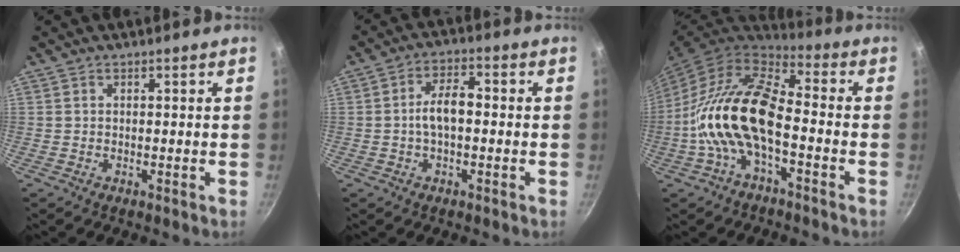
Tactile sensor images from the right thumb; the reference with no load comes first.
{"total": 6.3, "force": [-0.5, 3.2, 5.4], "torque": [-0.086, 0.028, -0.015]}
{"total": 16.5, "force": [-3.4, 8.1, 14.0], "torque": [-0.257, 0.040, -0.079]}